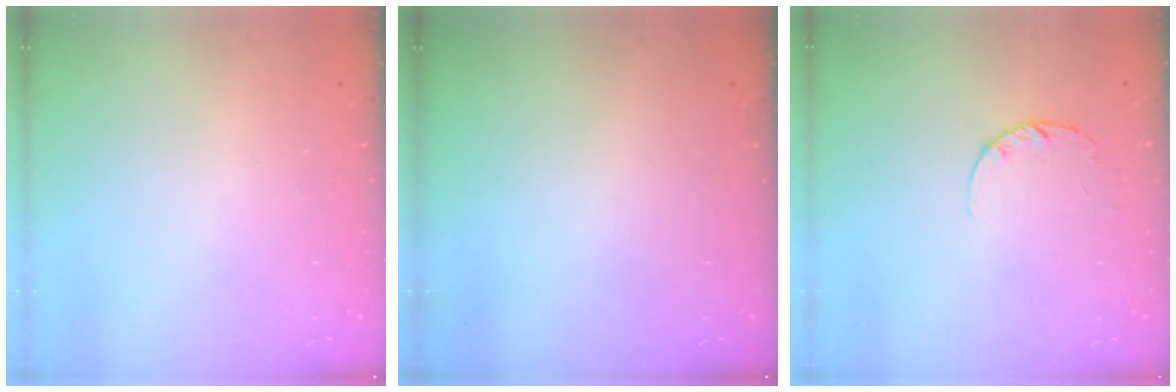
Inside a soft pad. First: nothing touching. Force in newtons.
{"total": 0.0}
{"total": 2.6, "press": 2.5, "slide": 0.4}